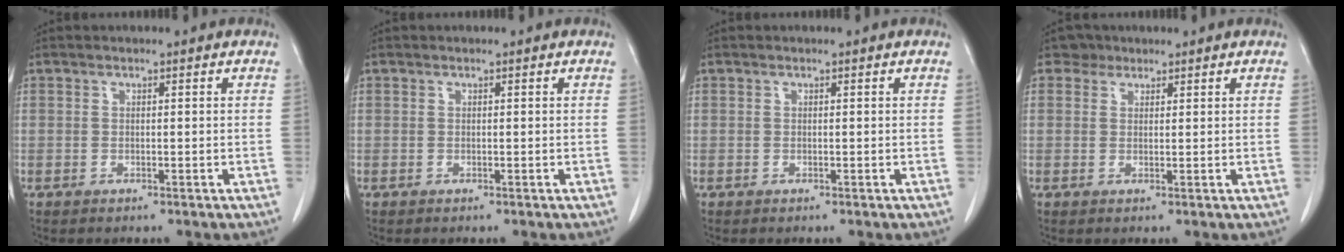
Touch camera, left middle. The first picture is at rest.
{"total": 0.0}
{"total": 0.0}
{"total": 1.9, "force": [1.4, 1.2, -0.2], "torque": [0.005, 0.002, 0.020]}